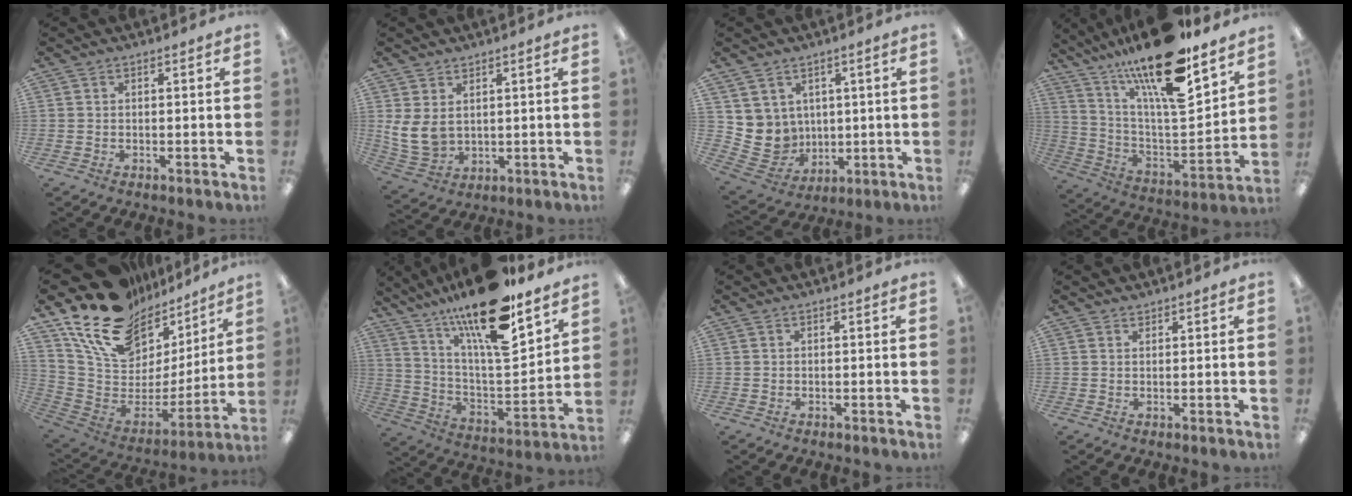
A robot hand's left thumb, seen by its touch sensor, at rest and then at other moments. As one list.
[{"total": 7.7, "force": [2.5, 5.5, 4.8], "torque": [-0.125, -0.013, 0.049]}, {"total": 7.0, "force": [3.4, 6.1, -0.2], "torque": [-0.031, -0.027, 0.077]}, {"total": 22.0, "force": [16.5, 5.3, 13.6], "torque": [-0.243, -0.120, 0.273]}, {"total": 19.8, "force": [14.1, 11.2, 8.1], "torque": [-0.146, -0.101, 0.262]}, {"total": 21.1, "force": [16.2, 4.9, 12.7], "torque": [-0.222, -0.114, 0.272]}, {"total": 0.0}, {"total": 0.9, "force": [0.9, 0.2, 0.0], "torque": [0.000, -0.001, 0.018]}]